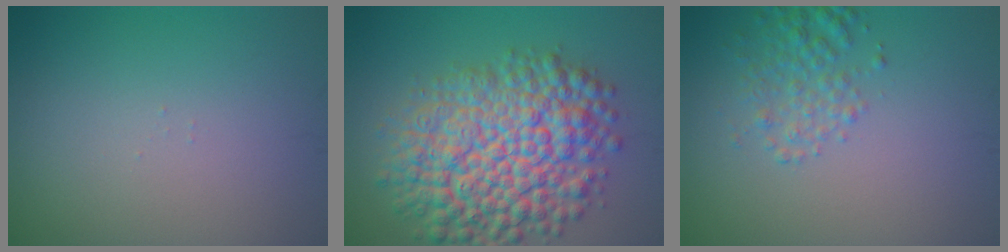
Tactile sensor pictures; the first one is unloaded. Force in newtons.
{"total": 11.2, "press": 11.2, "slide": 0.3}
{"total": 2.6, "press": 2.6, "slide": 0.1}